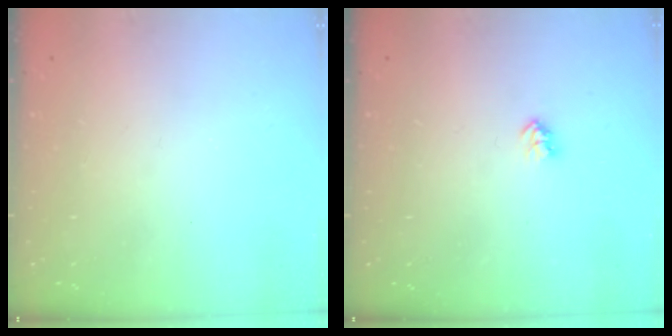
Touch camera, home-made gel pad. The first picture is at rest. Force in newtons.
{"total": 2.6, "press": 2.6, "slide": 0.4}